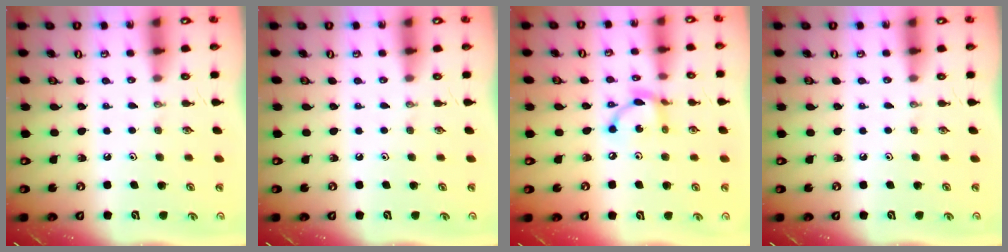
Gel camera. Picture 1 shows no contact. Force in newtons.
{"total": 0.0}
{"total": 8.8, "press": 8.8, "slide": 0.3}
{"total": 0.0}